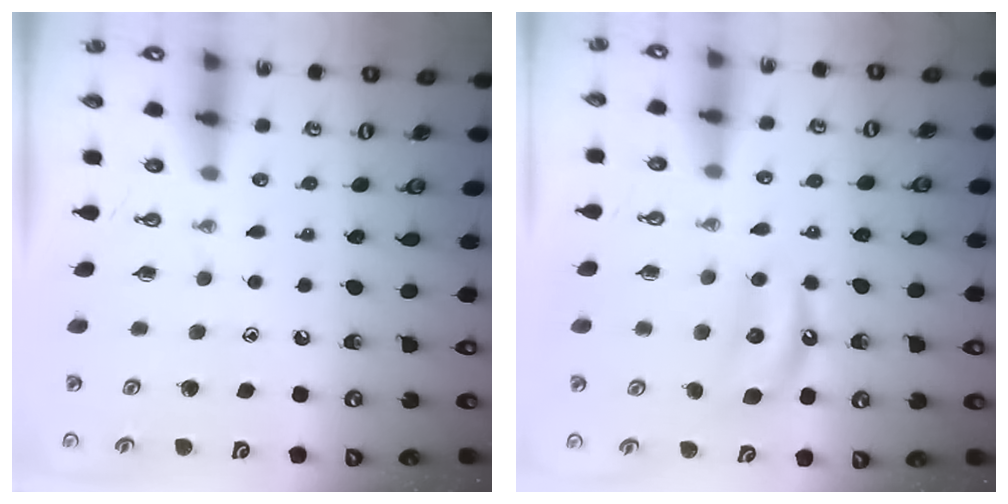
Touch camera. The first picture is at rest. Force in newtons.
{"total": 6.0, "press": 6.0, "slide": 0.6}